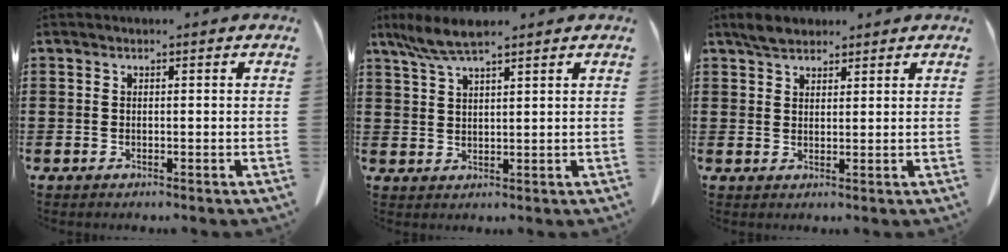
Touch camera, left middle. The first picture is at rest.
{"total": 5.2, "force": [3.8, 0.8, 3.5], "torque": [-0.076, -0.002, 0.070]}
{"total": 3.0, "force": [2.6, 1.2, 1.0], "torque": [-0.027, 0.007, 0.049]}